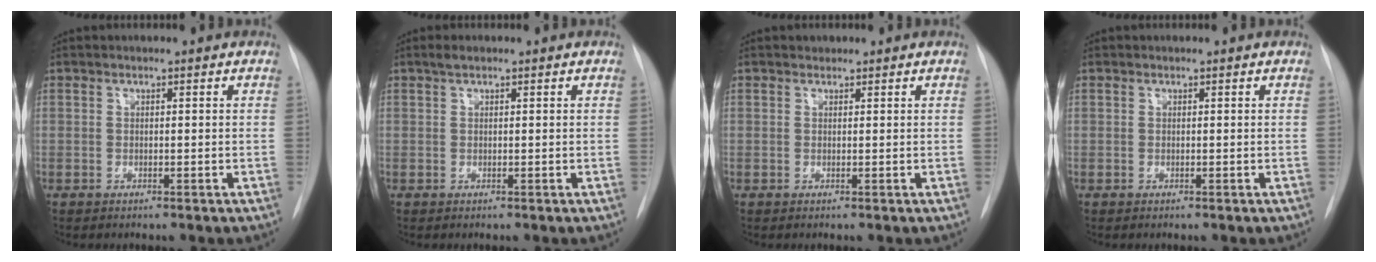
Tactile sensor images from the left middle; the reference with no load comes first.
{"total": 1.1, "force": [0.8, 0.3, 0.7], "torque": [-0.018, 0.008, 0.016]}
{"total": 0.6, "force": [0.5, 0.4, -0.1], "torque": [-0.002, 0.001, 0.007]}
{"total": 0.0}